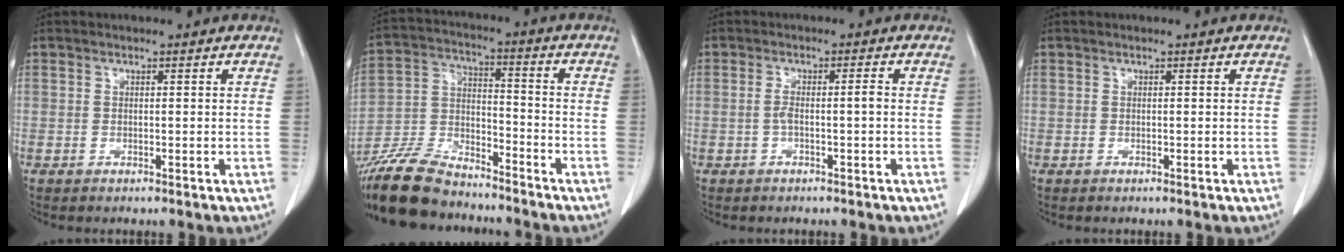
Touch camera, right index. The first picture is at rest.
{"total": 14.0, "force": [-12.5, 4.1, 4.9], "torque": [-0.097, 0.001, -0.228]}
{"total": 2.3, "force": [-0.5, 0.1, 2.3], "torque": [-0.043, 0.006, -0.007]}
{"total": 0.0}